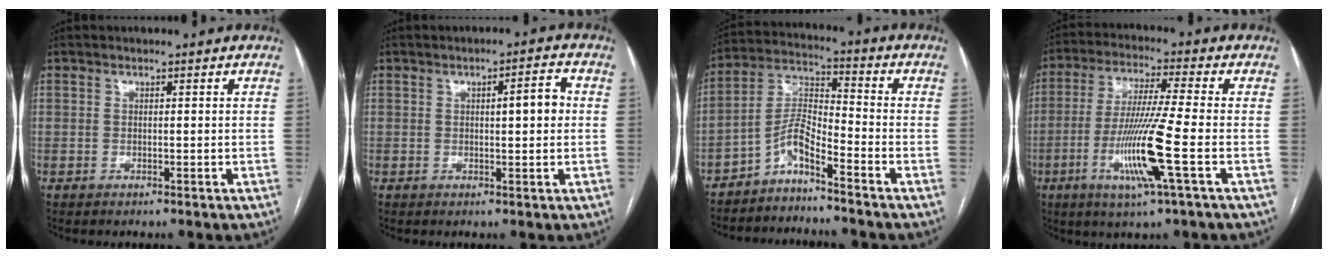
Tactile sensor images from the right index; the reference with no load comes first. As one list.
[{"total": 4.2, "force": [0.5, 0.8, 4.0], "torque": [-0.057, 0.009, 0.005]}, {"total": 6.1, "force": [-4.7, 0.8, 3.8], "torque": [-0.083, 0.011, -0.094]}, {"total": 12.2, "force": [-3.6, -0.9, 11.6], "torque": [-0.234, -0.019, -0.074]}]